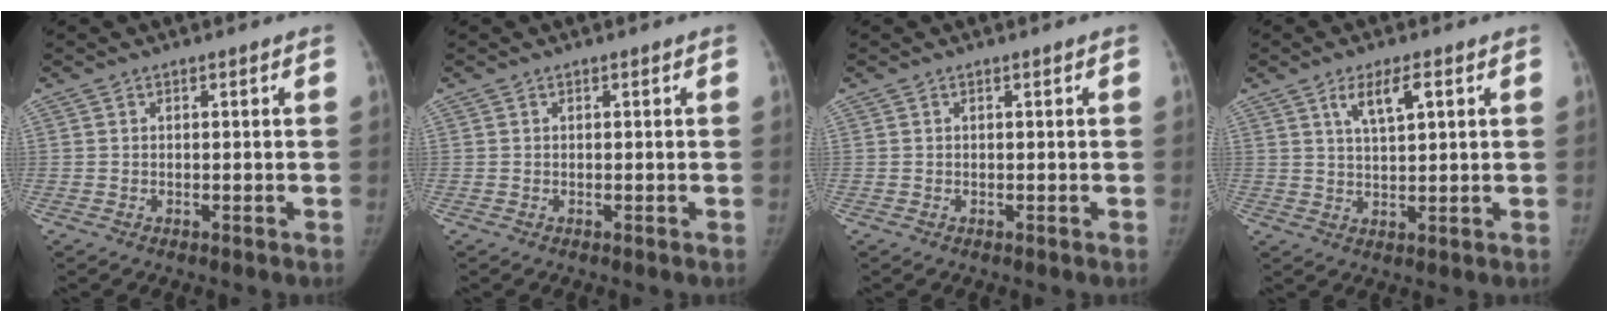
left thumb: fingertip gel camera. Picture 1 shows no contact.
{"total": 0.0}
{"total": 0.0}
{"total": 5.5, "force": [2.6, 1.8, 4.6], "torque": [-0.079, -0.006, 0.049]}